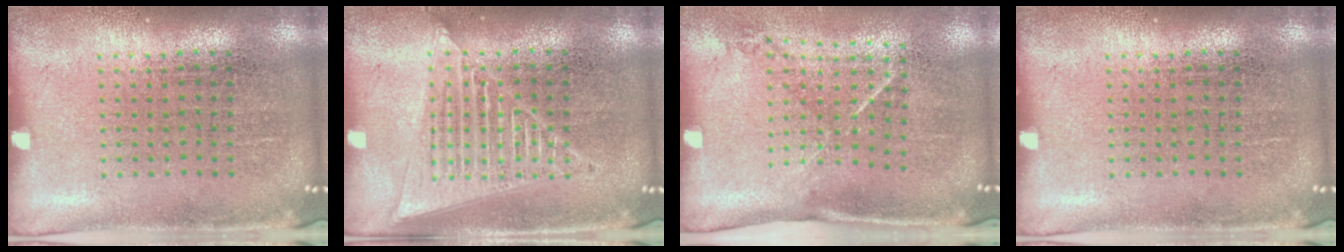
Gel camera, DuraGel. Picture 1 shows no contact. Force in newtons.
{"total": 2.9, "press": 2.9, "slide": 0.3}
{"total": 1.5, "press": 1.0, "slide": 1.1}
{"total": 0.0}